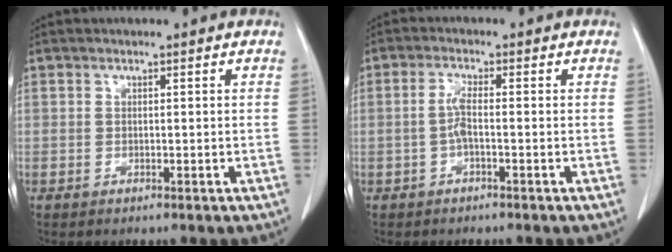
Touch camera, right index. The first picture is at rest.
{"total": 2.7, "force": [-0.6, 0.3, 2.6], "torque": [-0.054, 0.003, -0.014]}